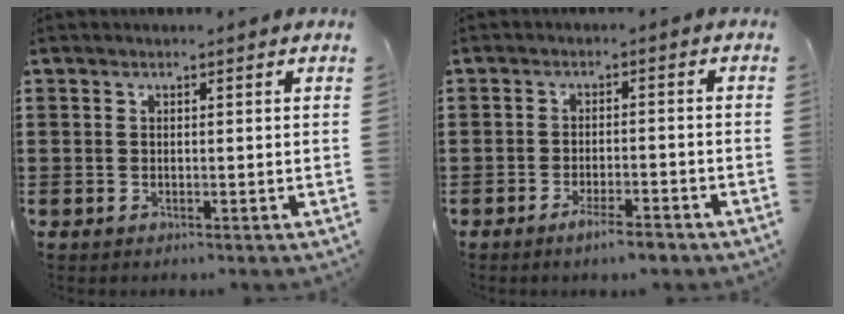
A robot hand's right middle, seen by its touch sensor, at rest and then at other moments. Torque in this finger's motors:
{"motor_torque": [1.63, -0.38, 0.40, 0.10]}